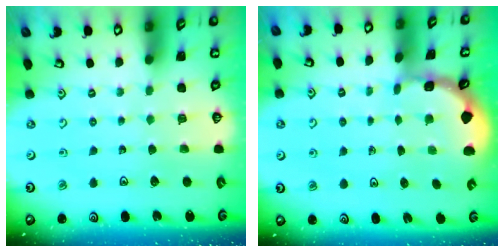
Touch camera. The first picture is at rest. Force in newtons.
{"total": 1.5, "press": 1.5, "slide": 0.2}